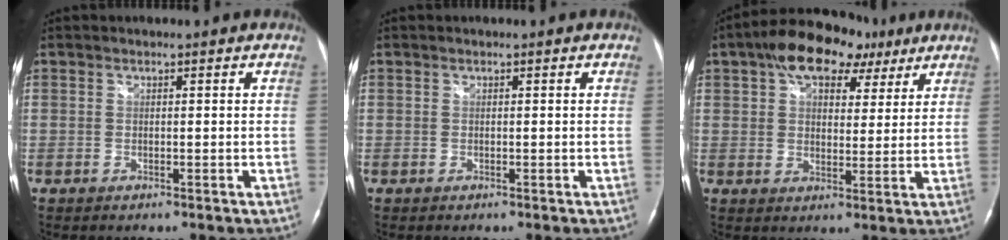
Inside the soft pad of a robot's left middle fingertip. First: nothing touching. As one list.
[{"total": 0.0}, {"total": 12.7, "force": [7.5, 6.8, 7.6], "torque": [-0.120, 0.040, 0.119]}]